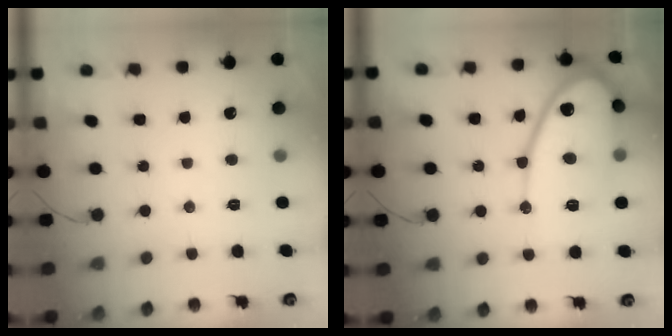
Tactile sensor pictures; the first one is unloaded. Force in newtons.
{"total": 16.6, "press": 16.6, "slide": 1.3}